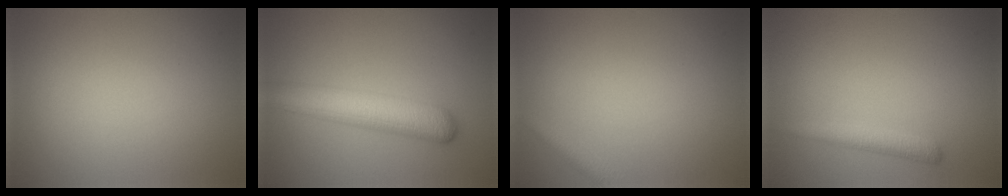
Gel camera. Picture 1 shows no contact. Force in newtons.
{"total": 6.3, "press": 6.3, "slide": 0.3}
{"total": 1.9, "press": 1.9, "slide": 0.1}
{"total": 1.9, "press": 1.9, "slide": 0.1}